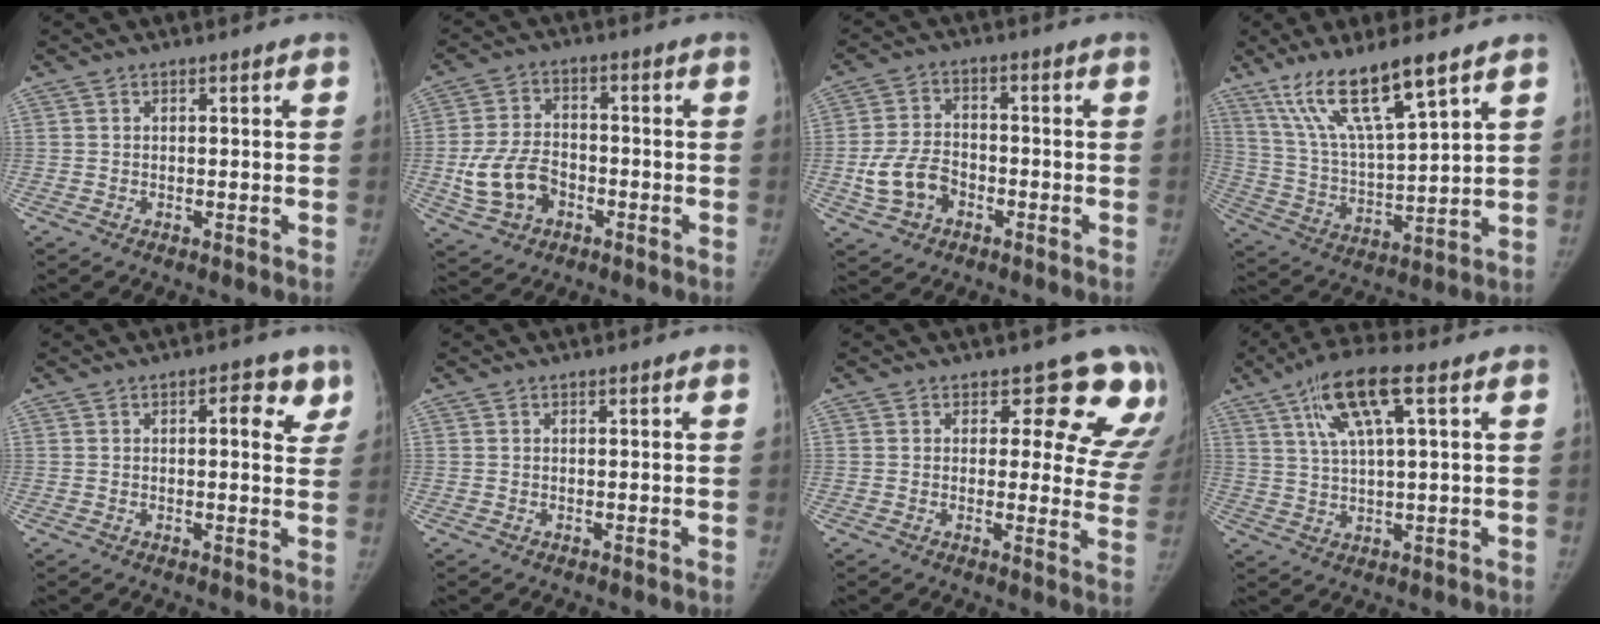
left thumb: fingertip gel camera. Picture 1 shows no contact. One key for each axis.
{"total": 10.2, "fx": -3.1, "fy": 7.4, "fz": 6.3, "tx": -0.115, "ty": 0.021, "tz": -0.053}
{"total": 8.5, "fx": -3.0, "fy": 6.2, "fz": 5.0, "tx": -0.092, "ty": 0.023, "tz": -0.052}
{"total": 15.3, "fx": 10.1, "fy": 2.6, "fz": 11.2, "tx": -0.207, "ty": -0.047, "tz": 0.206}
{"total": 5.2, "fx": 2.2, "fy": 2.6, "fz": 3.9, "tx": -0.020, "ty": -0.004, "tz": 0.019}
{"total": 0.0}
{"total": 12.3, "fx": 9.0, "fy": 6.5, "fz": 5.1, "tx": 0.006, "ty": -0.049, "tz": 0.069}
{"total": 11.1, "fx": 4.8, "fy": 2.6, "fz": 9.7, "tx": -0.193, "ty": 0.003, "tz": 0.088}